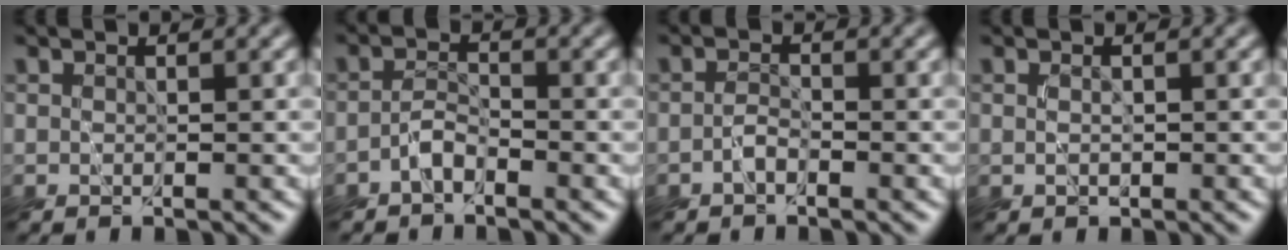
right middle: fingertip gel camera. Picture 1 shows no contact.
{"total": 1.9, "force": [-1.6, 0.7, 0.8], "torque": [-0.016, 0.008, -0.037]}
{"total": 1.2, "force": [-1.0, 0.5, 0.5], "torque": [-0.015, 0.004, -0.025]}
{"total": 0.0}